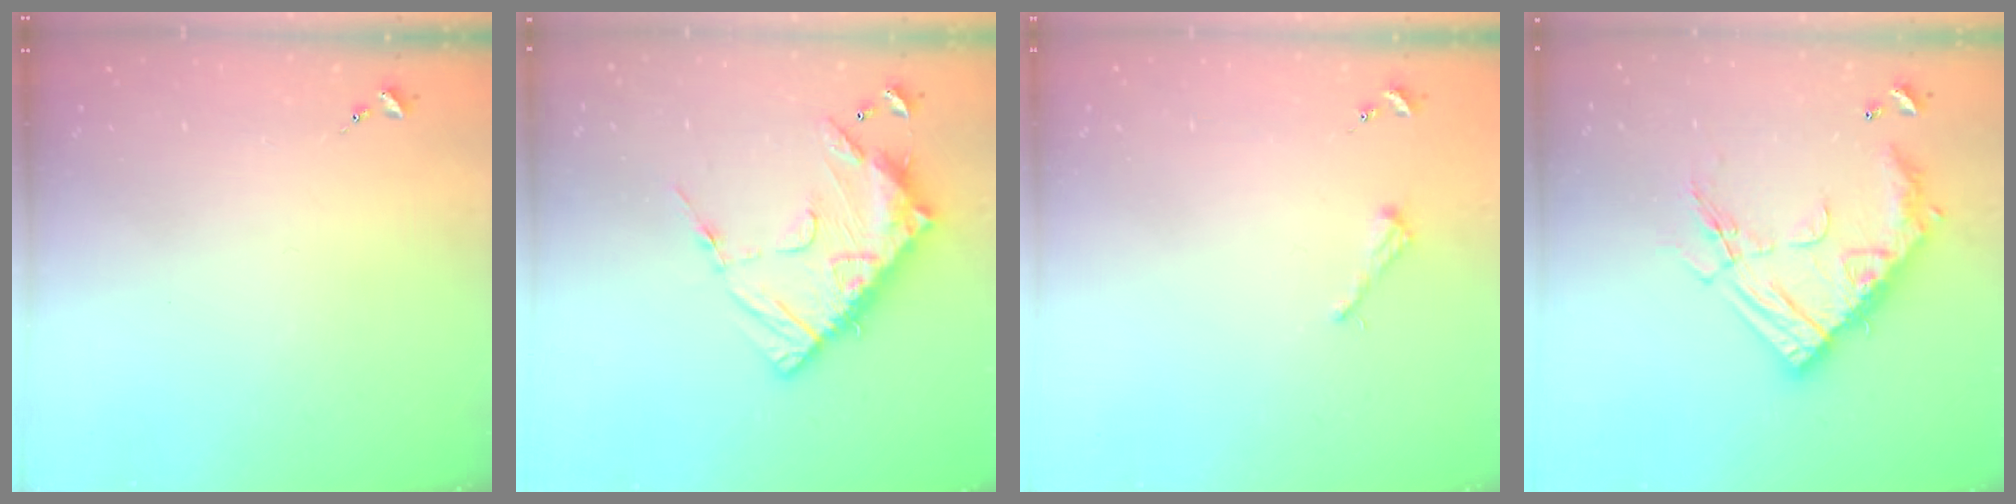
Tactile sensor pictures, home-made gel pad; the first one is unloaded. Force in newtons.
{"total": 16.0, "press": 15.9, "slide": 1.5}
{"total": 2.6, "press": 2.6, "slide": 0.3}
{"total": 20.3, "press": 20.2, "slide": 1.9}